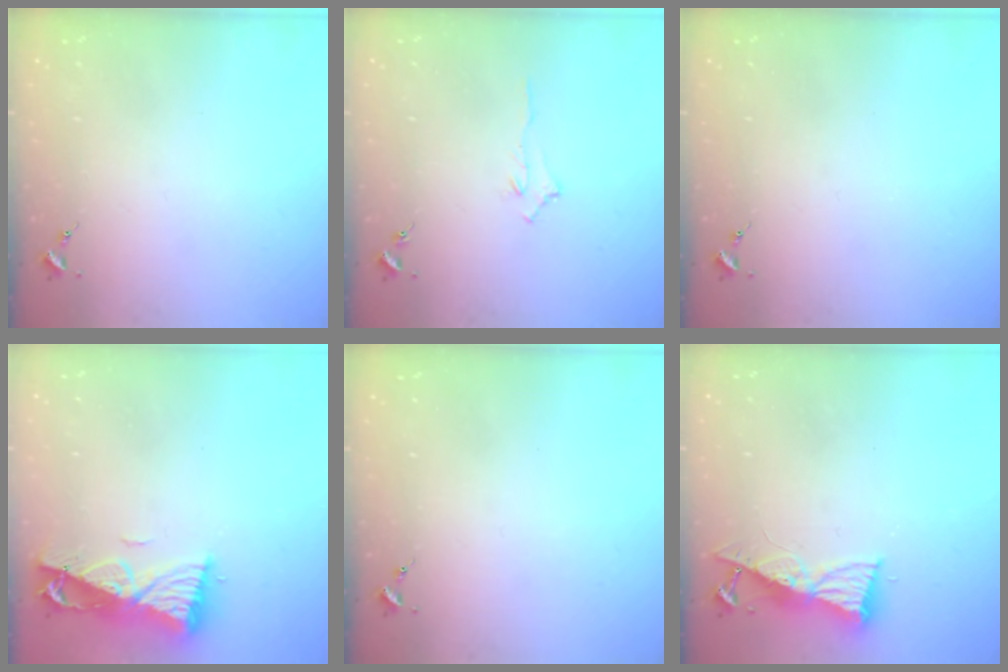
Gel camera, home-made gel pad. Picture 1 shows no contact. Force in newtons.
{"total": 3.0, "press": 3.0, "slide": 0.5}
{"total": 0.0}
{"total": 9.7, "press": 9.6, "slide": 1.3}
{"total": 0.0}
{"total": 8.6, "press": 8.5, "slide": 1.1}